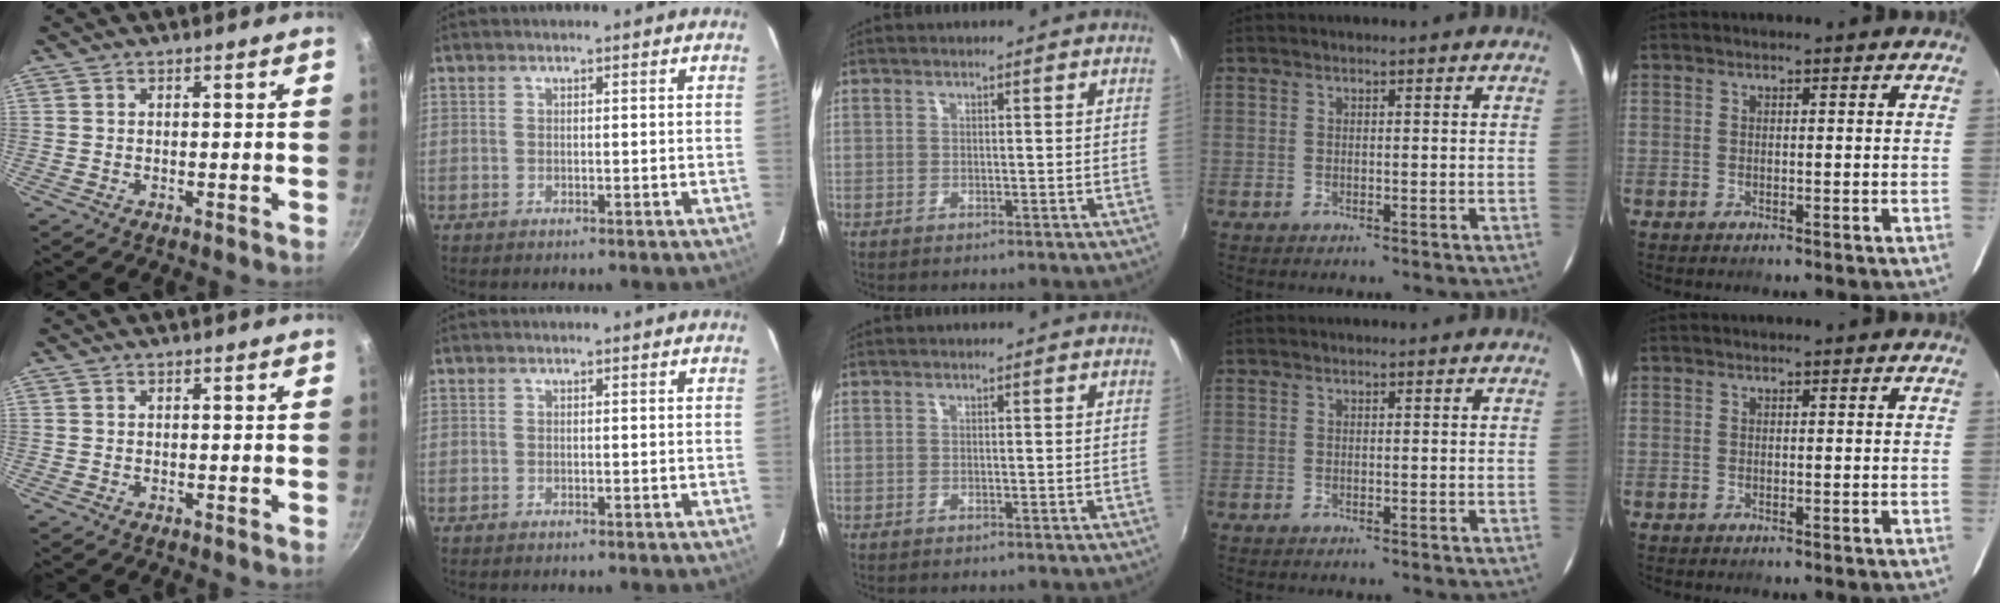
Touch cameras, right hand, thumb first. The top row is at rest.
{}